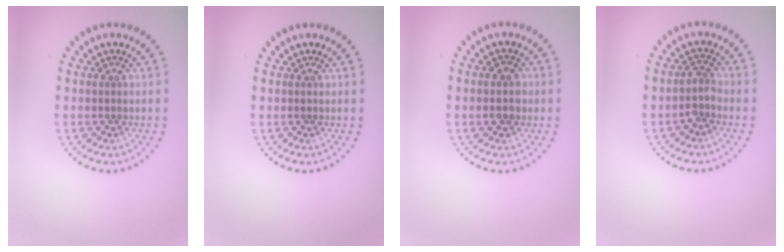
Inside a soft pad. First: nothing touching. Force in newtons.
{"total": 0.0}
{"total": 1.9, "press": 1.9, "slide": 0.0}
{"total": 1.6, "press": 1.2, "slide": 1.1}